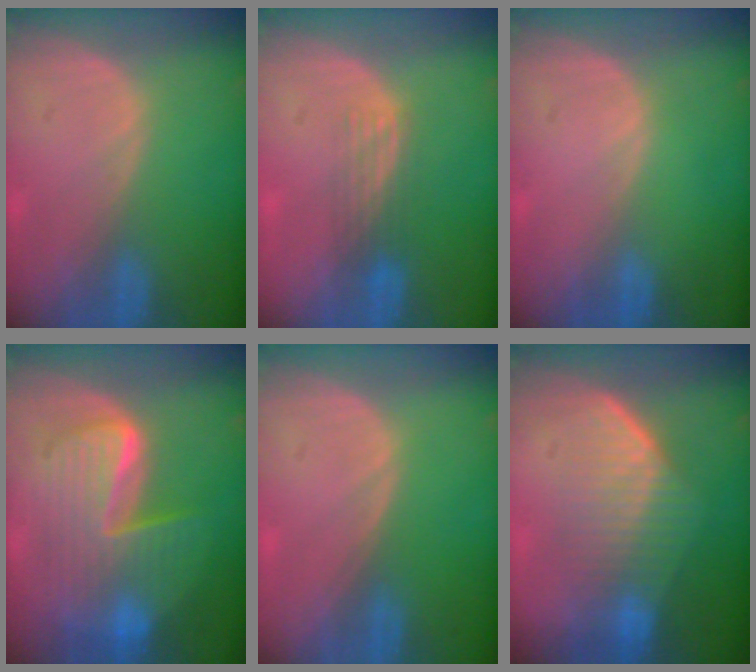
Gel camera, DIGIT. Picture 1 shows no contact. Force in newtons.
{"total": 2.9, "press": 2.8, "slide": 1.0}
{"total": 0.0}
{"total": 10.1, "press": 10.1, "slide": 1.0}
{"total": 0.0}
{"total": 7.4, "press": 7.2, "slide": 1.7}